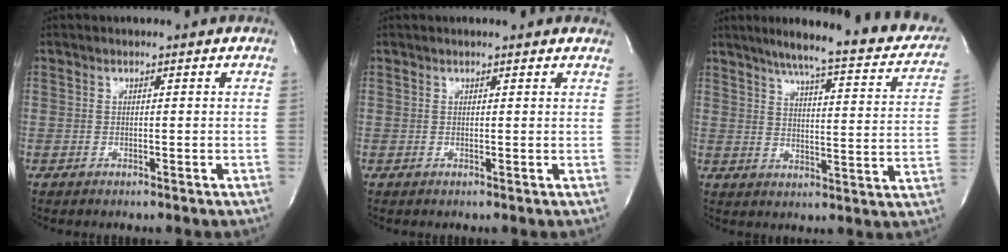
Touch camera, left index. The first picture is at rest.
{"total": 3.7, "force": [3.2, 0.5, 1.7], "torque": [-0.027, 0.011, 0.029]}
{"total": 22.0, "force": [18.0, 3.0, 12.3], "torque": [-0.169, -0.017, 0.215]}